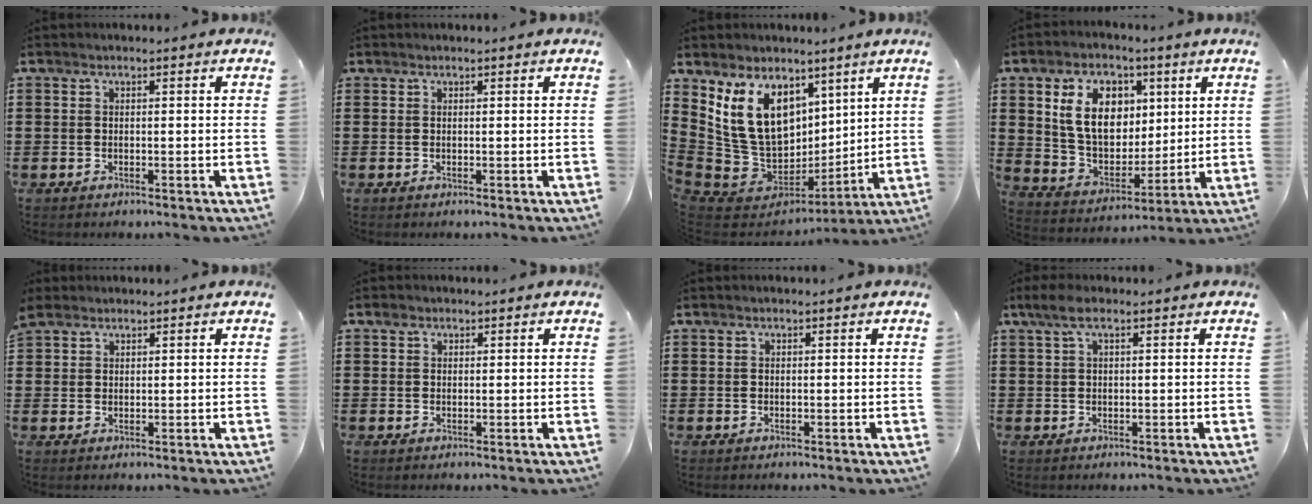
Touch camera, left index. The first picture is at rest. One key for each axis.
{"total": 0.0}
{"total": 14.1, "fx": 5.1, "fy": 10.6, "fz": 7.8, "tx": -0.201, "ty": -0.022, "tz": 0.106}
{"total": 11.1, "fx": 4.2, "fy": 7.8, "fz": 6.7, "tx": -0.150, "ty": 0.017, "tz": 0.078}
{"total": 2.0, "fx": 1.8, "fy": 0.8, "fz": 0.3, "tx": -0.010, "ty": 0.003, "tz": 0.037}
{"total": 1.4, "fx": 0.8, "fy": 1.0, "fz": 0.5, "tx": -0.005, "ty": 0.003, "tz": 0.013}
{"total": 0.0}
{"total": 3.3, "fx": 1.4, "fy": 1.2, "fz": 2.8, "tx": -0.064, "ty": 0.003, "tz": 0.022}